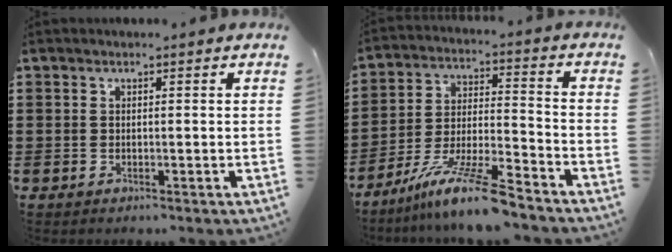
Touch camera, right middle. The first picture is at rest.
{"total": 11.1, "force": [-8.7, 0.8, 6.8], "torque": [-0.137, 0.006, -0.172]}